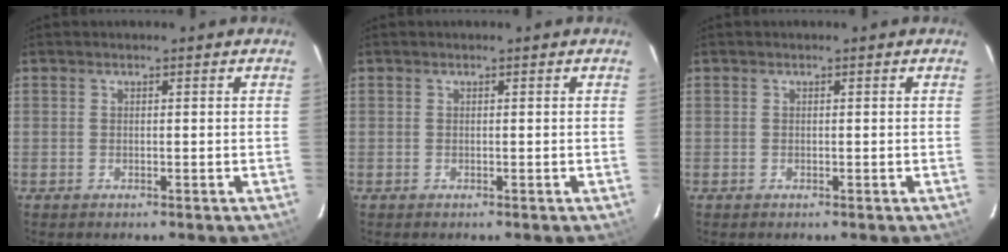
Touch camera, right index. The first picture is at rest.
{"total": 0.0}
{"total": 0.0}